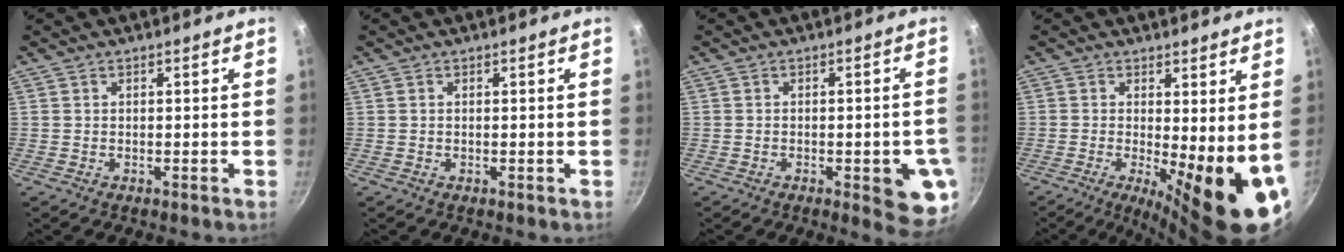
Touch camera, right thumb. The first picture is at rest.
{"total": 0.0}
{"total": 9.6, "force": [-2.6, 3.1, 8.8], "torque": [-0.080, 0.005, -0.030]}
{"total": 12.7, "force": [-1.7, 3.0, 12.2], "torque": [-0.146, -0.019, -0.018]}